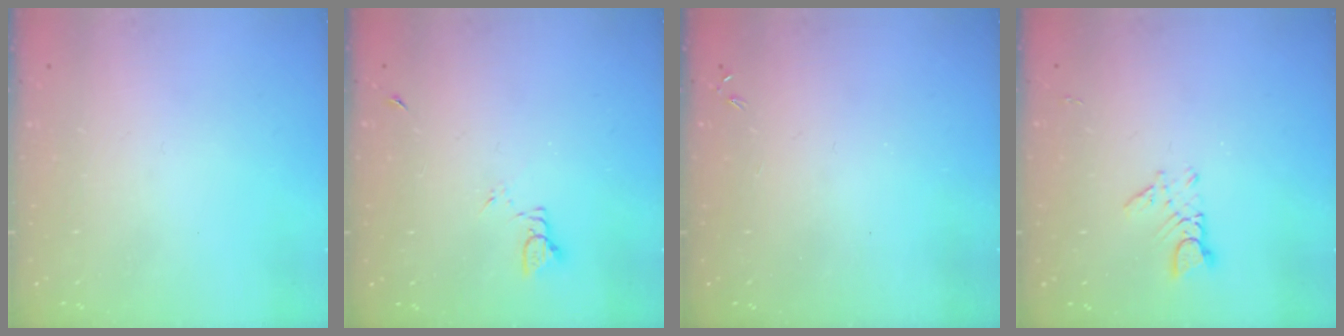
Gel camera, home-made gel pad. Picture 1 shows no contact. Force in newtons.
{"total": 2.4, "press": 2.4, "slide": 0.3}
{"total": 0.0}
{"total": 2.4, "press": 2.4, "slide": 0.2}